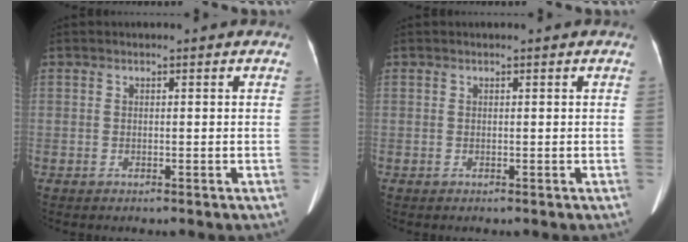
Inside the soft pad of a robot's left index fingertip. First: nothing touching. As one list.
[{"total": 0.0}]